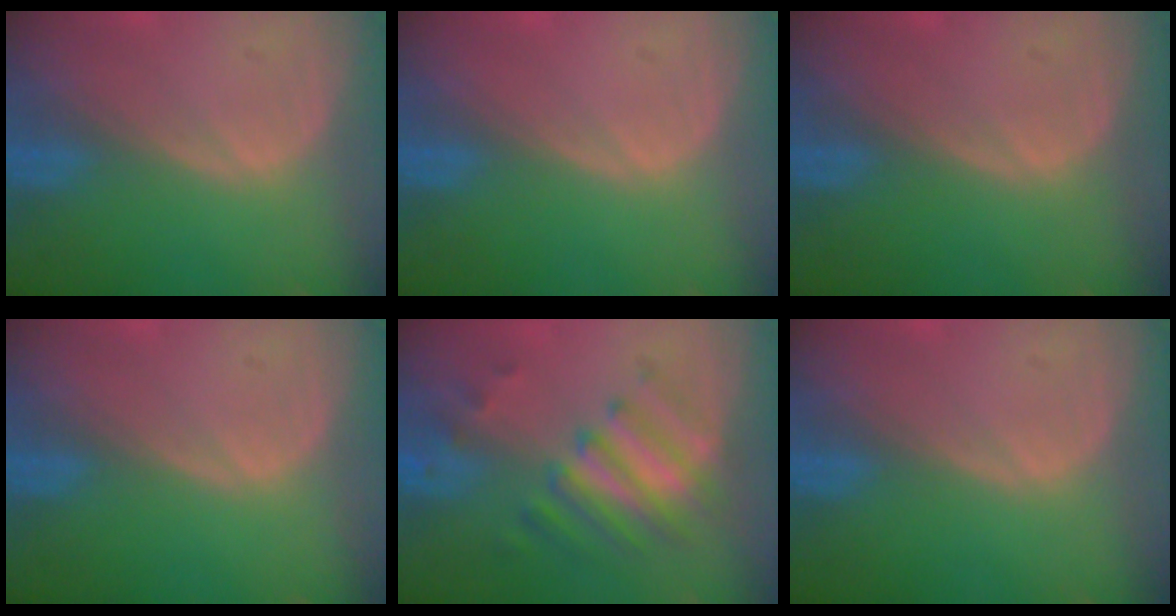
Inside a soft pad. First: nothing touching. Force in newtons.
{"total": 0.0}
{"total": 0.0}
{"total": 0.0}
{"total": 7.9, "press": 7.1, "slide": 3.5}
{"total": 0.0}